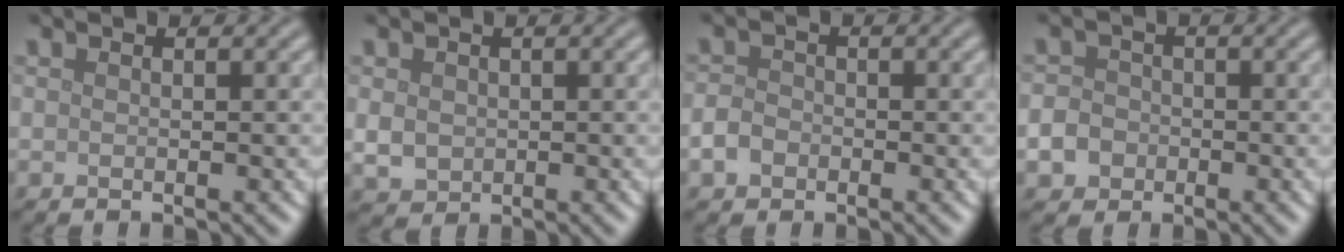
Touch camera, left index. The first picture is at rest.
{"total": 2.2, "force": [0.1, 1.9, 1.1], "torque": [-0.024, -0.004, 0.002]}
{"total": 2.0, "force": [-0.9, 1.5, 0.9], "torque": [-0.016, -0.001, -0.022]}
{"total": 4.4, "force": [-1.7, 3.7, 1.5], "torque": [-0.012, -0.005, -0.048]}